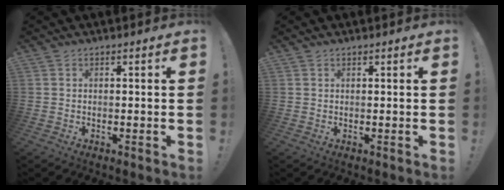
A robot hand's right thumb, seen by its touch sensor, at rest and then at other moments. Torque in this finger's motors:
{"motor_torque": [0.31, 2.35, 0.63, 0.59, 0.21]}